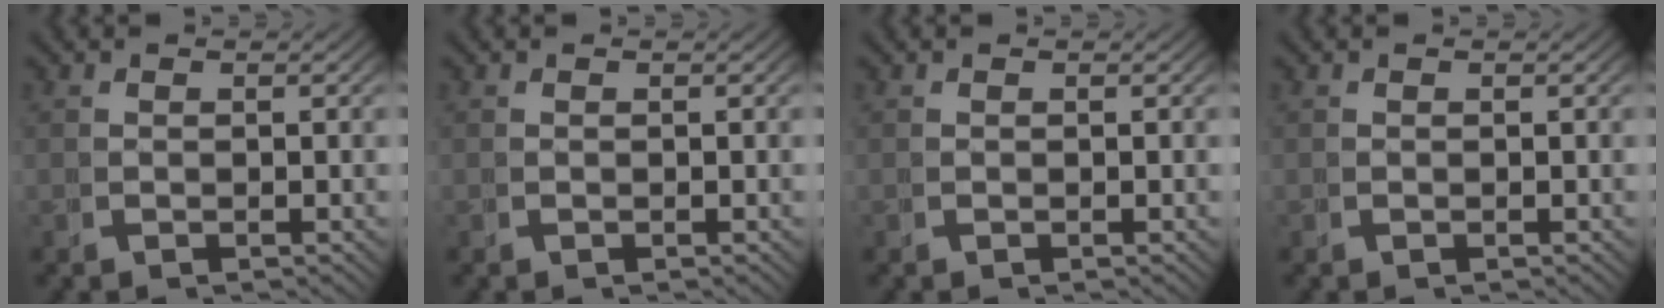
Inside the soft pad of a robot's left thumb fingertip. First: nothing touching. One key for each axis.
{"total": 0.0}
{"total": 0.0}
{"total": 0.0}